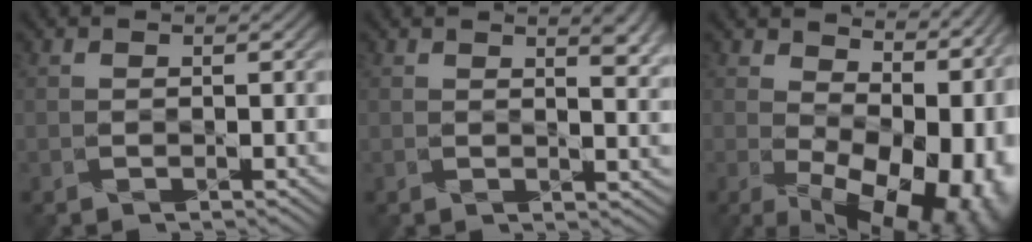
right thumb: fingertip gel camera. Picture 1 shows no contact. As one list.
[{"total": 3.8, "force": [2.2, 1.1, 2.9], "torque": [-0.045, -0.004, 0.039]}, {"total": 16.4, "force": [-0.4, 9.8, 13.1], "torque": [-0.149, -0.037, 0.048]}]